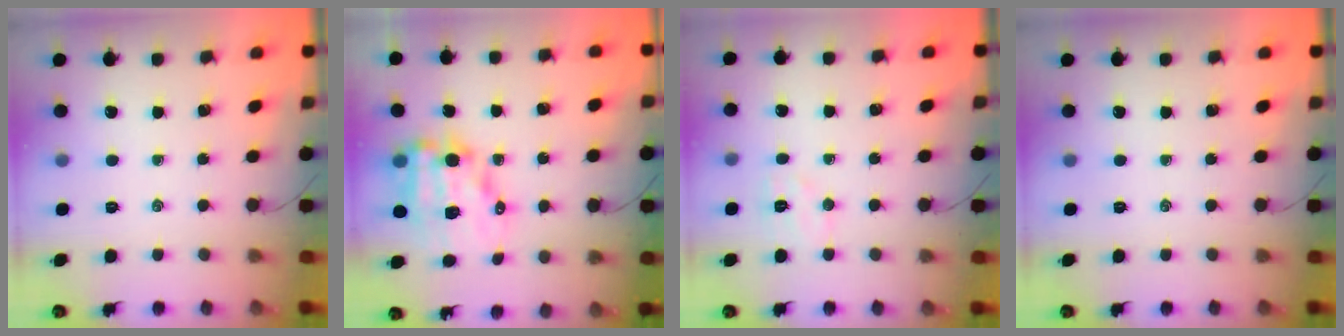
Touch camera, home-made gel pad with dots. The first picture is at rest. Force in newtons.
{"total": 12.3, "press": 12.0, "slide": 2.9}
{"total": 6.3, "press": 6.2, "slide": 1.0}
{"total": 0.0}